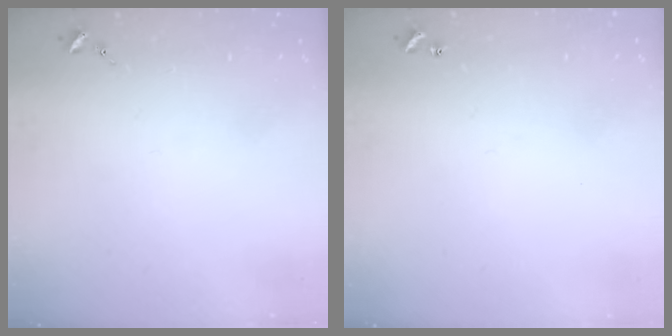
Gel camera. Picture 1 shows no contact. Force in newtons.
{"total": 1.0, "press": 1.0, "slide": 0.2}